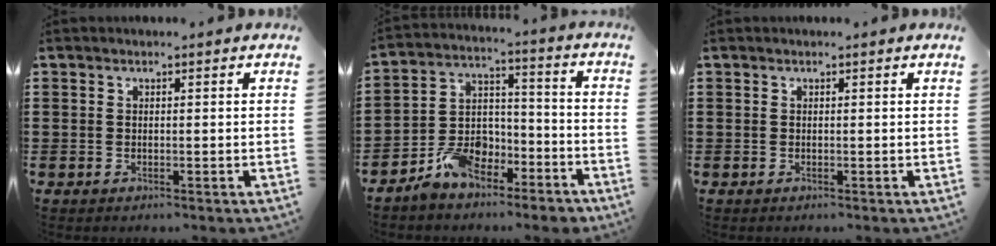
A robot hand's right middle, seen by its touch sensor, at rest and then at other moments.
{"total": 7.9, "force": [-6.2, 4.1, 2.6], "torque": [-0.057, 0.024, -0.121]}
{"total": 0.0}